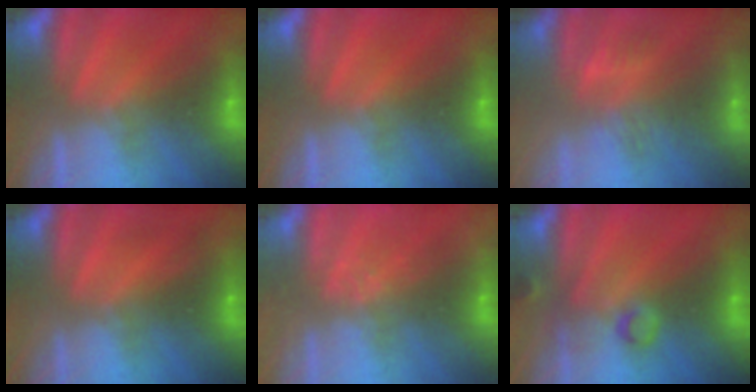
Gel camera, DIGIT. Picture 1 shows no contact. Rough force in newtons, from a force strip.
{"total": 0.0}
{"total": 3.2}
{"total": 1.9}
{"total": 2.4}
{"total": 2.8}